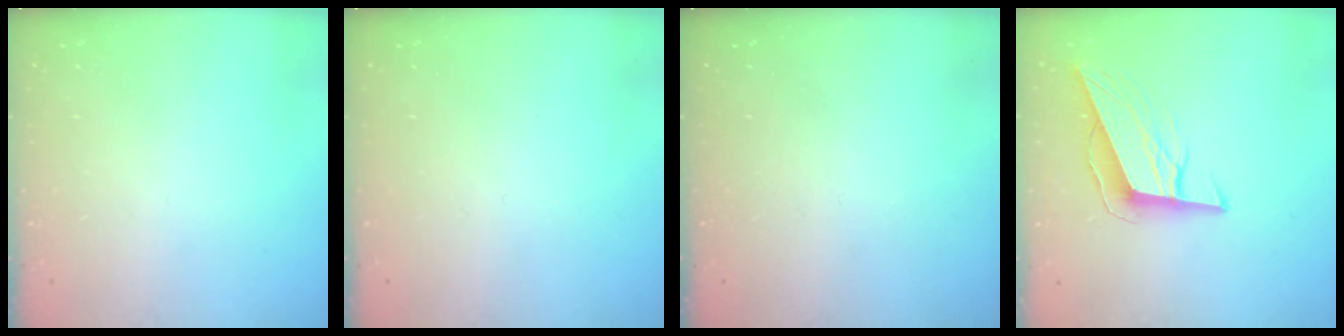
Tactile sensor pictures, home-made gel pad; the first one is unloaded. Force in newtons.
{"total": 0.0}
{"total": 0.0}
{"total": 9.9, "press": 9.6, "slide": 2.3}